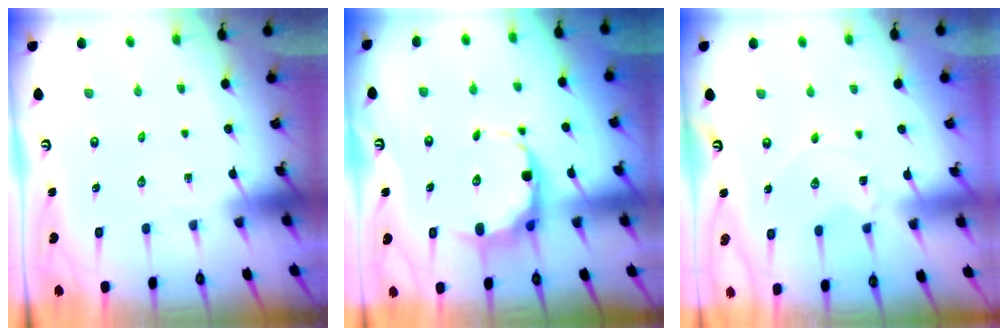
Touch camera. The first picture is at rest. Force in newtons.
{"total": 10.3, "press": 9.6, "slide": 3.5}
{"total": 1.8, "press": 1.7, "slide": 0.3}